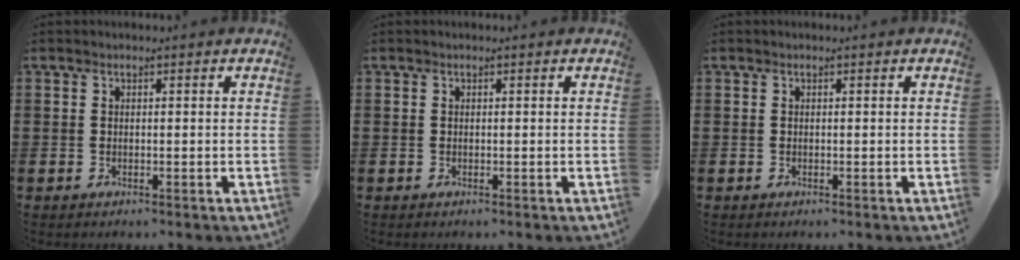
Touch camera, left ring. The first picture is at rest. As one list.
[{"total": 0.0}, {"total": 0.0}]